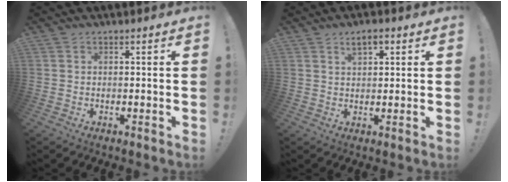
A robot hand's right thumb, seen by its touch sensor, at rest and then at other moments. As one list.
[{"total": 3.7, "force": [2.0, 1.8, 2.6], "torque": [-0.034, -0.005, 0.031]}]